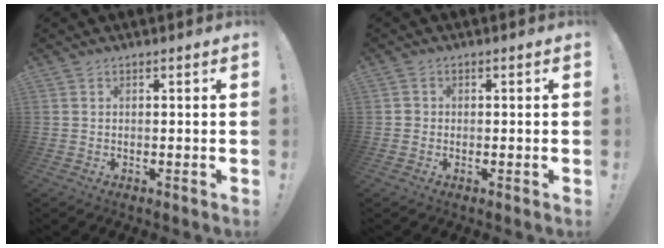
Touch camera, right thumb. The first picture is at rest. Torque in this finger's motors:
{"motor_torque": [0.12, -0.18, -0.03, 0.07, 0.02]}